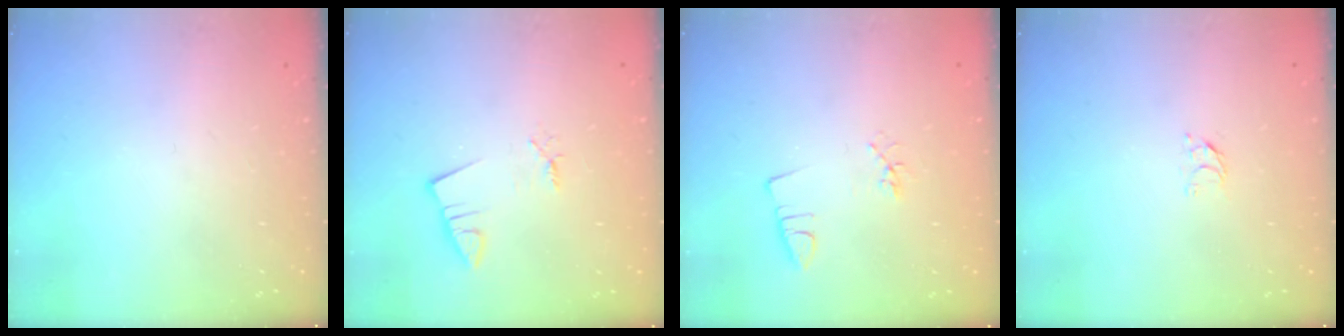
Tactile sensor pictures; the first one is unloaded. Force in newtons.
{"total": 1.4, "press": 1.4, "slide": 0.1}
{"total": 2.6, "press": 2.2, "slide": 1.5}
{"total": 2.8, "press": 2.8, "slide": 0.3}